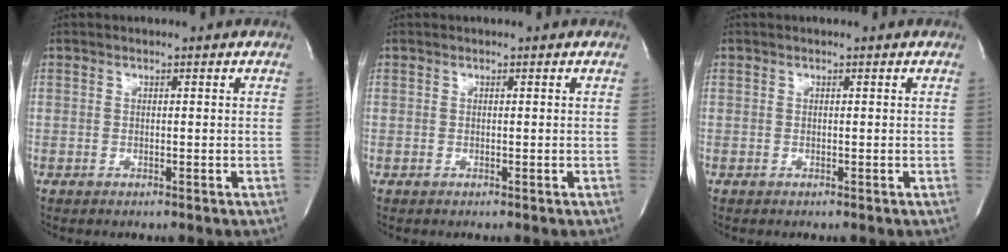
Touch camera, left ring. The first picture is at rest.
{"total": 0.0}
{"total": 0.0}